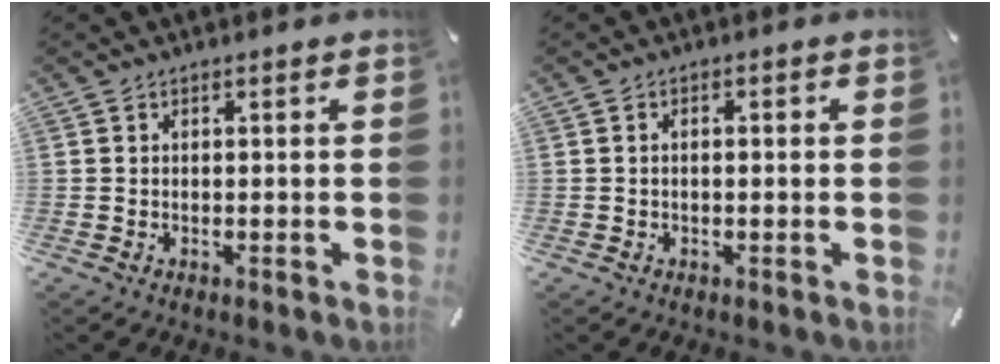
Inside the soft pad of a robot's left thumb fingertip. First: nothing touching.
{"total": 1.1, "force": [-0.3, 0.5, 0.9], "torque": [-0.018, 0.003, -0.007]}